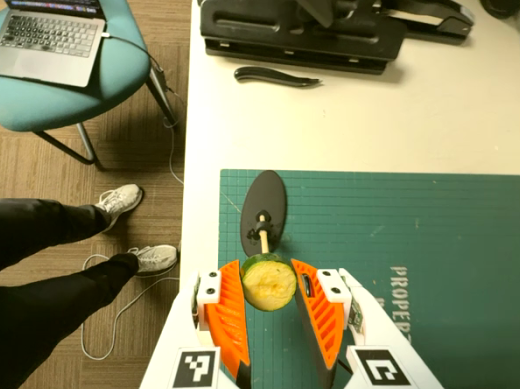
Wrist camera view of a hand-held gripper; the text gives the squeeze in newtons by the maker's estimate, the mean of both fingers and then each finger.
{"total": 8.8, "left": 8.3, "right": 9.4}